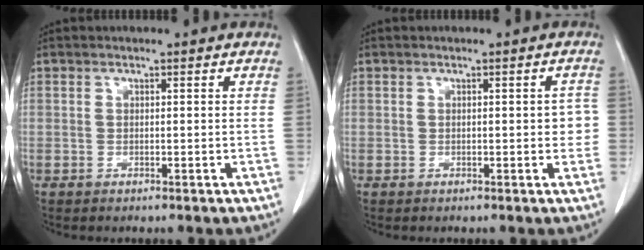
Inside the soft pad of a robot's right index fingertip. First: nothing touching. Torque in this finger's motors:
{"motor_torque": [0.28, -0.17, 0.08, 0.03]}